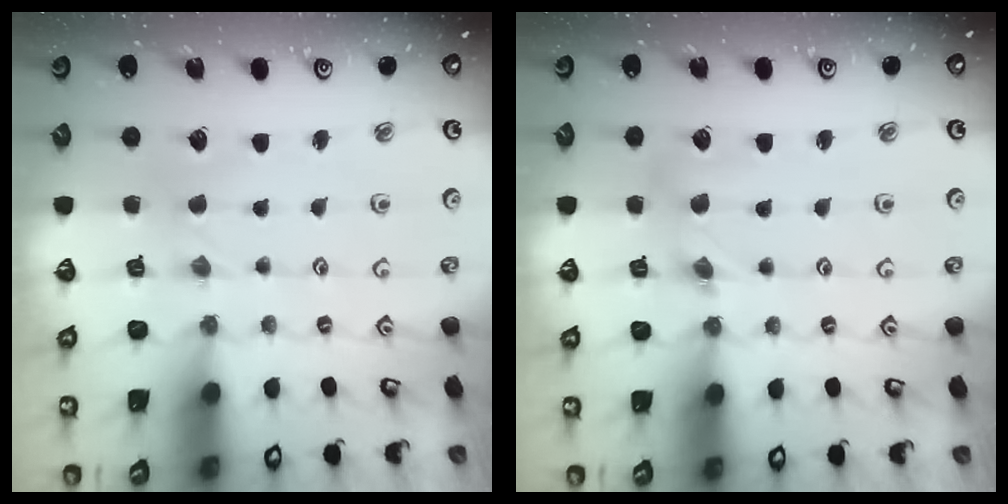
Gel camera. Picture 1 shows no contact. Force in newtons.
{"total": 3.2, "press": 3.1, "slide": 0.4}